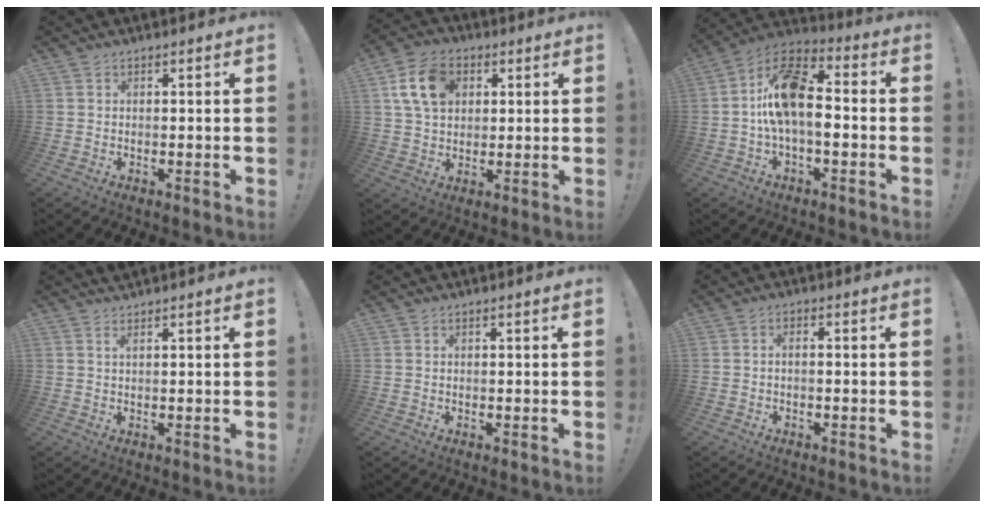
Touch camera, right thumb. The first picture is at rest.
{"total": 12.9, "force": [4.5, 9.3, 7.7], "torque": [-0.138, 0.004, 0.091]}
{"total": 14.7, "force": [-0.2, 7.8, 12.4], "torque": [-0.220, 0.020, 0.000]}
{"total": 1.2, "force": [1.0, -0.2, 0.7], "torque": [-0.016, 0.001, 0.019]}
{"total": 0.0}
{"total": 1.5, "force": [-0.9, 0.1, 1.2], "torque": [-0.022, 0.004, -0.016]}